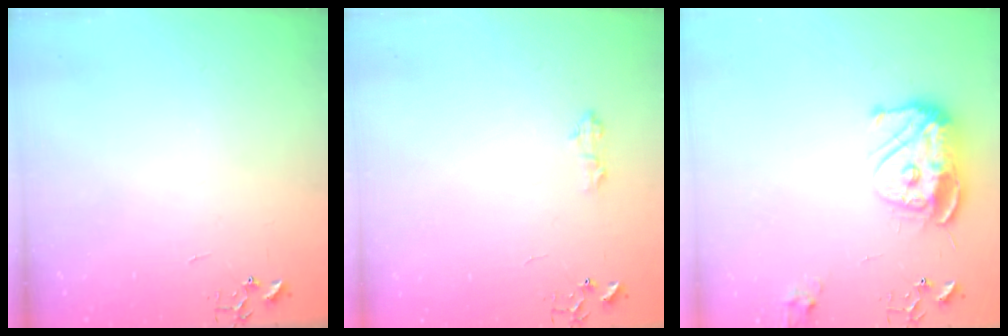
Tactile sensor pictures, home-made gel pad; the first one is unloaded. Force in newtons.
{"total": 5.9, "press": 5.9, "slide": 0.8}
{"total": 13.5, "press": 13.4, "slide": 1.2}